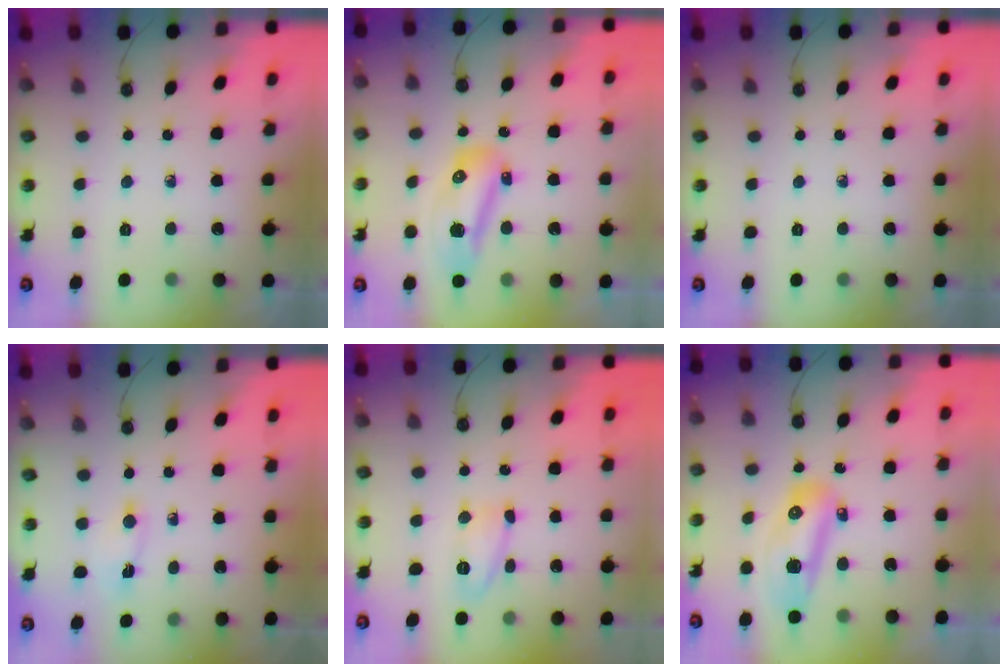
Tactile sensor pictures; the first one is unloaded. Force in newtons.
{"total": 9.6, "press": 9.5, "slide": 0.9}
{"total": 0.0}
{"total": 1.1, "press": 1.0, "slide": 0.5}
{"total": 9.5, "press": 9.4, "slide": 0.8}
{"total": 11.3, "press": 11.2, "slide": 1.3}